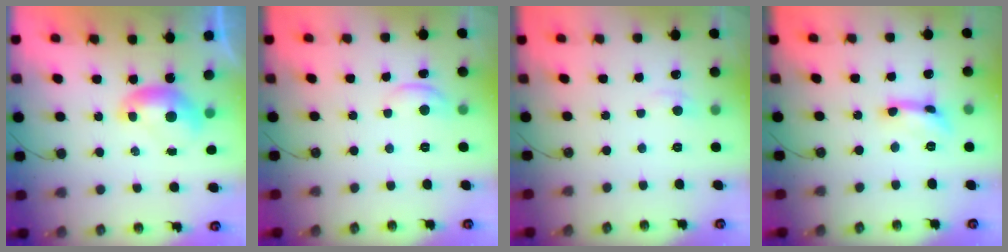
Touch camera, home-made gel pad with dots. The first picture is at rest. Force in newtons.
{"total": 2.3, "press": 2.2, "slide": 0.4}
{"total": 0.7, "press": 0.6, "slide": 0.4}
{"total": 2.7, "press": 2.7, "slide": 0.3}